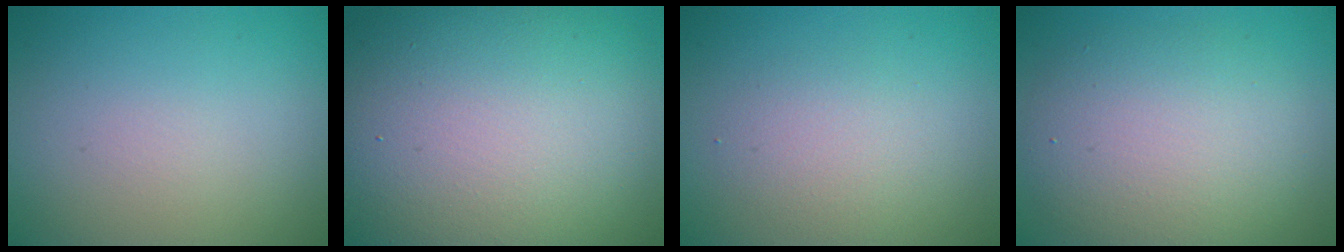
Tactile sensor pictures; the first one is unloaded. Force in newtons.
{"total": 17.2, "press": 17.1, "slide": 1.6}
{"total": 2.4, "press": 2.4, "slide": 0.0}
{"total": 6.7, "press": 6.7, "slide": 0.3}